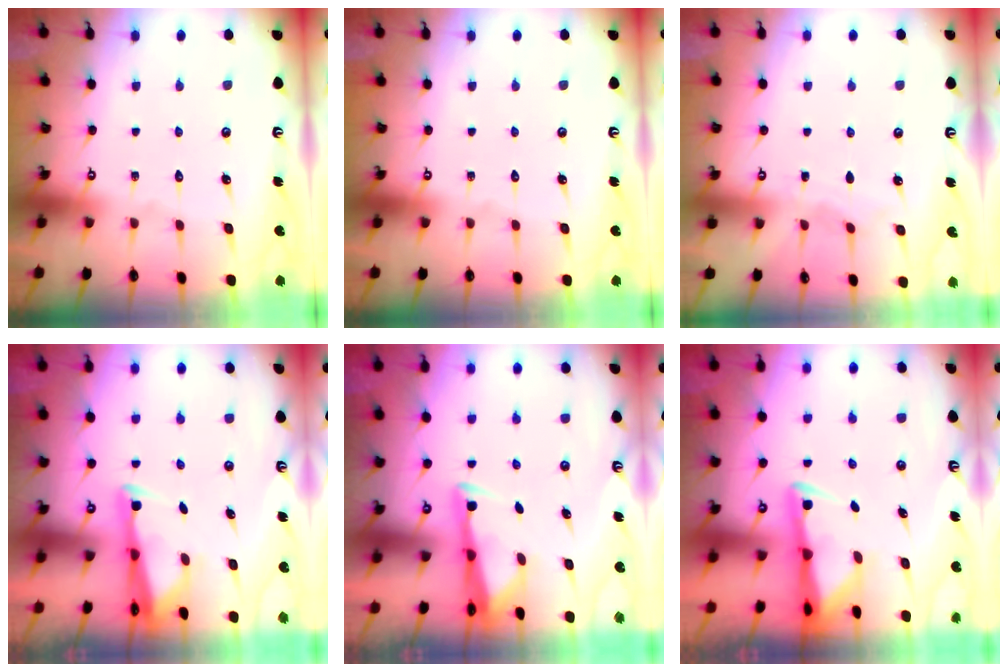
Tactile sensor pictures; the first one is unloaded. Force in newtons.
{"total": 0.0}
{"total": 3.3, "press": 3.3, "slide": 0.1}
{"total": 2.7, "press": 2.6, "slide": 0.8}
{"total": 3.2, "press": 3.1, "slide": 0.8}
{"total": 2.8, "press": 2.7, "slide": 0.6}